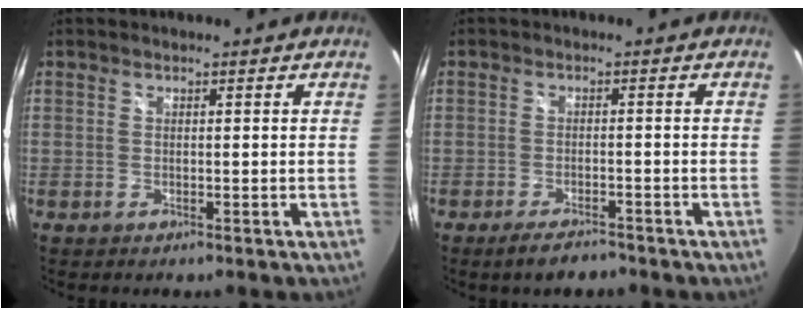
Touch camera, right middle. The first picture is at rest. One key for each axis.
{"total": 4.4, "fx": -3.5, "fy": 1.2, "fz": 2.3, "tx": -0.054, "ty": -0.008, "tz": -0.061}